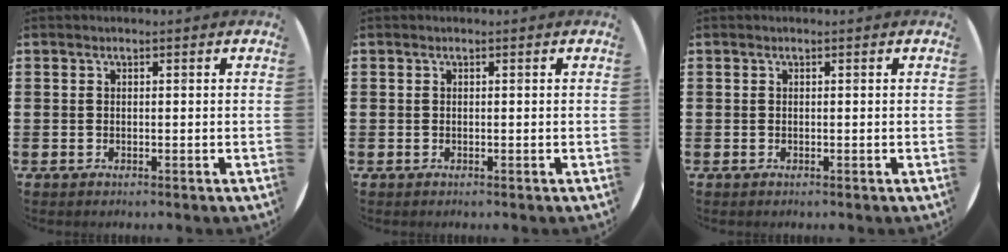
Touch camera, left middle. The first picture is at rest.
{"total": 0.0}
{"total": 0.0}